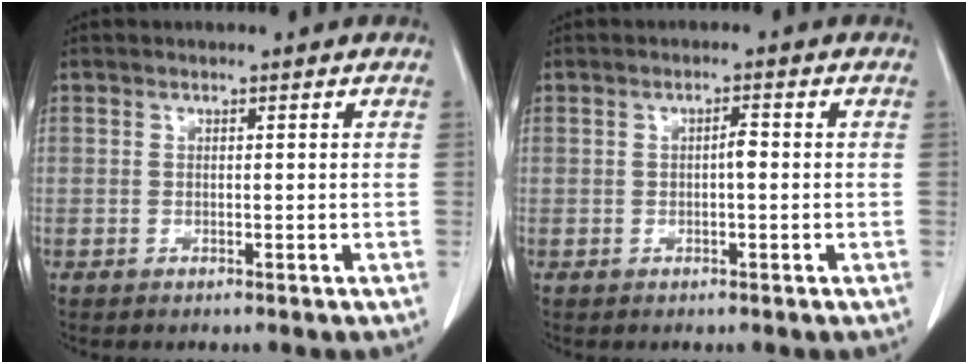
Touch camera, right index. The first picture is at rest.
{"total": 1.5, "force": [-0.2, 0.4, 1.4], "torque": [-0.023, 0.004, -0.005]}